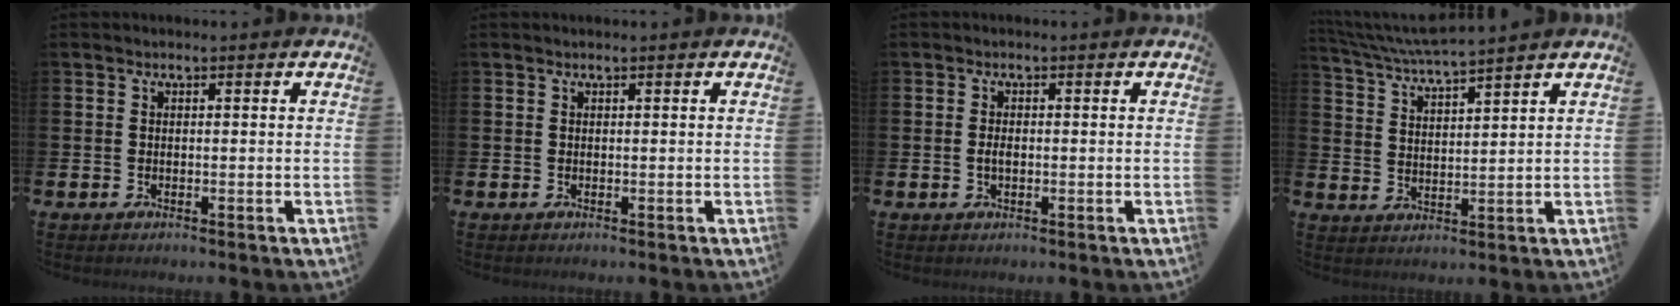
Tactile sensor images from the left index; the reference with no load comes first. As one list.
[{"total": 0.0}, {"total": 1.3, "force": [-0.1, 0.7, 1.1], "torque": [-0.020, 0.004, -0.005]}, {"total": 5.1, "force": [4.9, -0.2, 1.3], "torque": [-0.049, -0.029, 0.086]}]